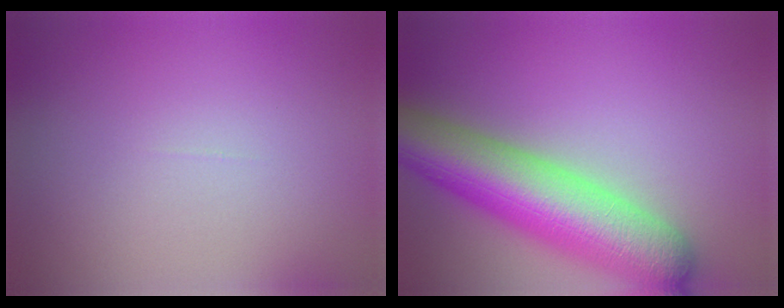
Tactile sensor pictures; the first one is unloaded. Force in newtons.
{"total": 10.6, "press": 10.6, "slide": 0.5}